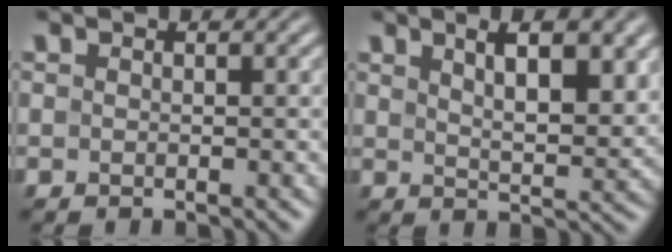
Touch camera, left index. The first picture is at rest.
{"total": 6.3, "force": [2.9, 2.2, 5.1], "torque": [-0.064, 0.005, 0.042]}